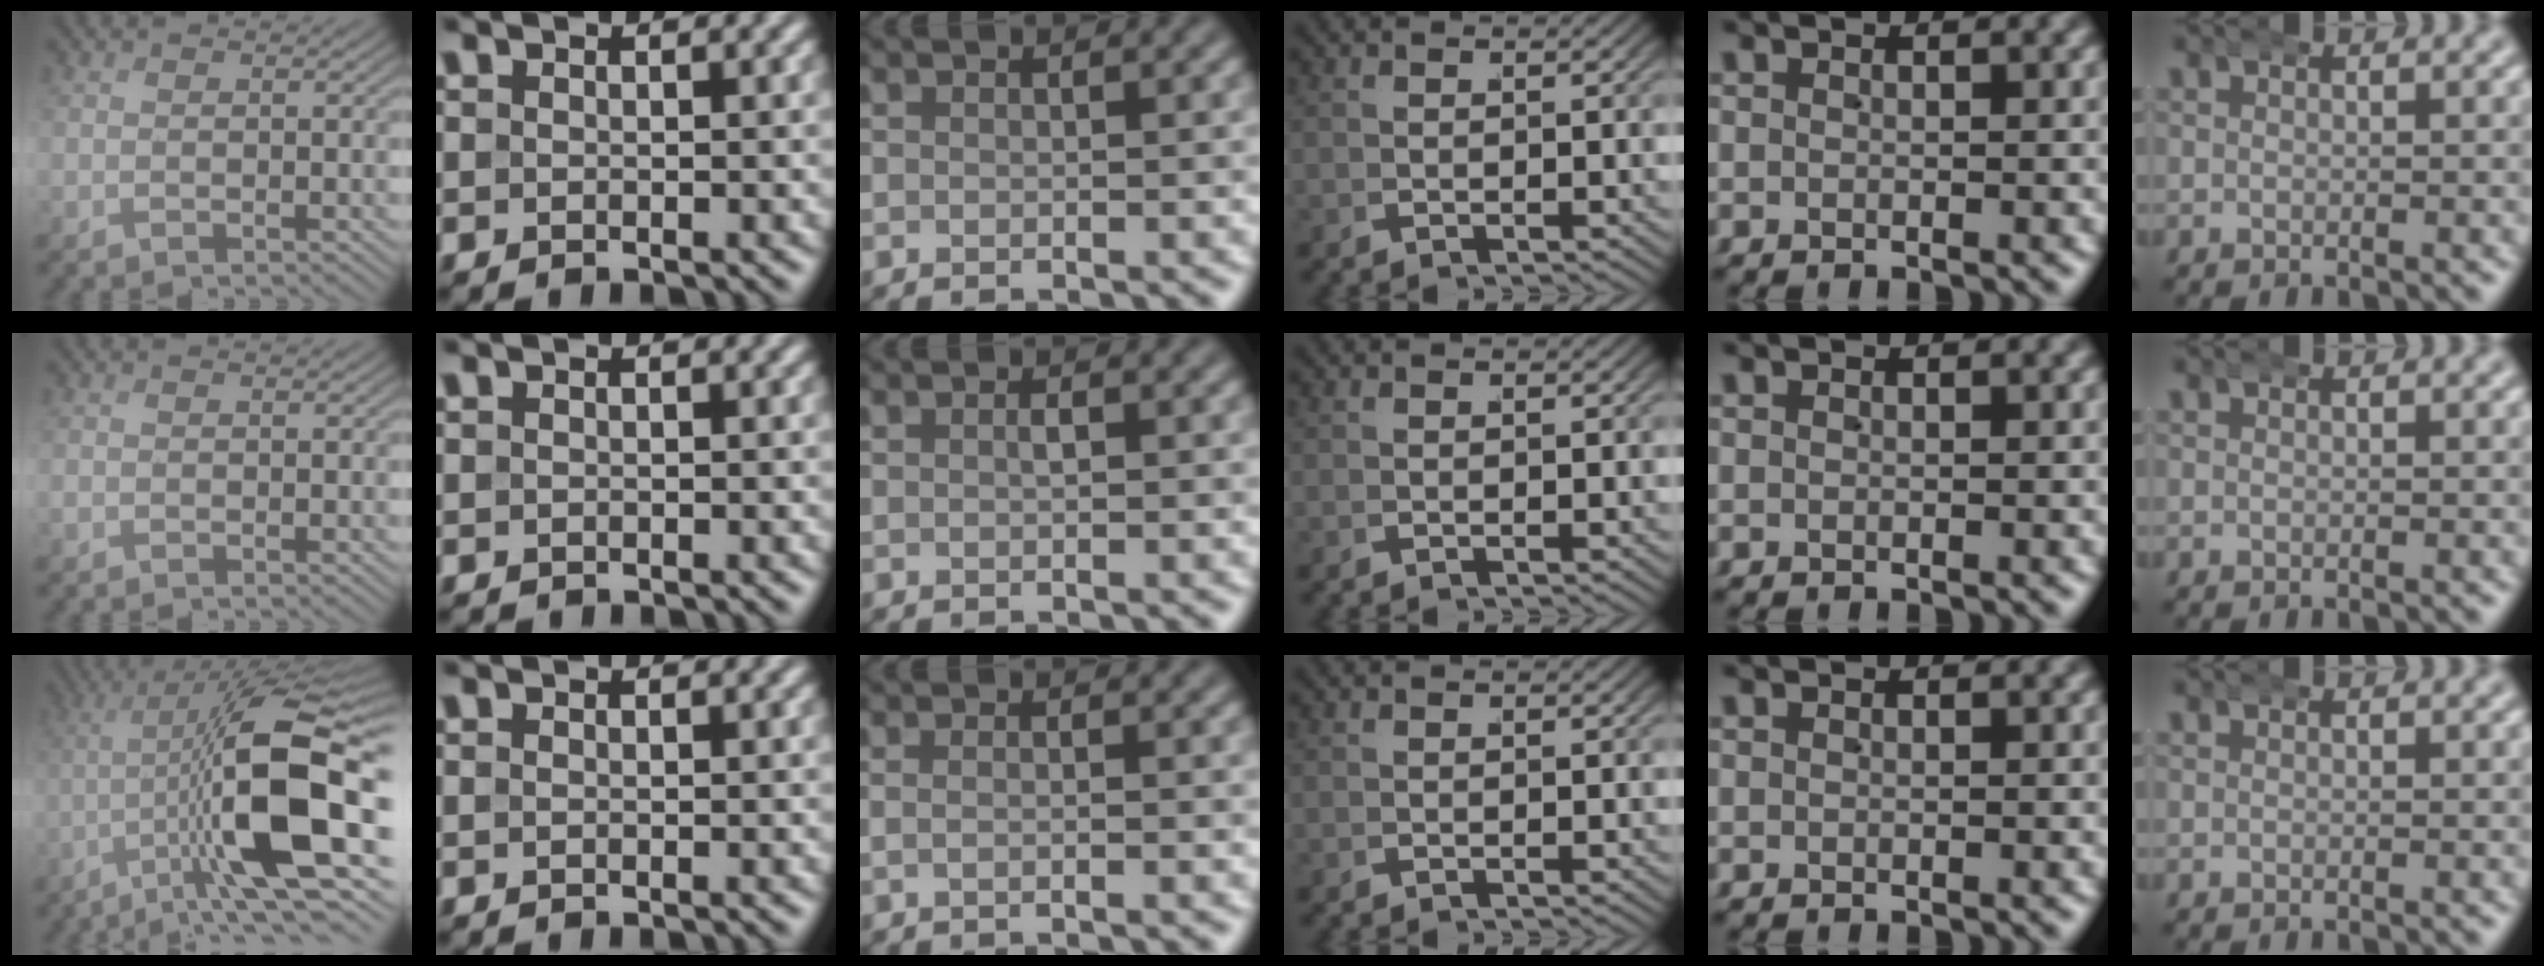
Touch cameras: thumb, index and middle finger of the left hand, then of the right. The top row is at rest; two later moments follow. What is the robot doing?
{"motion": "wrap", "object": "arm wrap"}